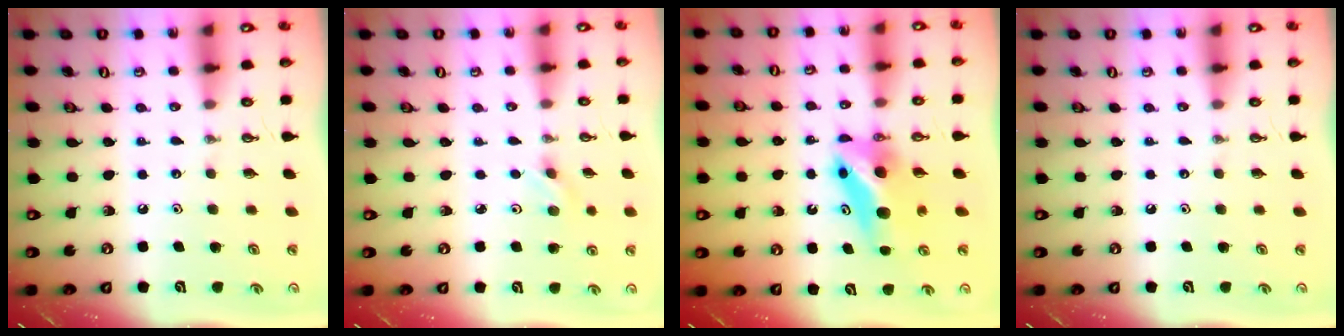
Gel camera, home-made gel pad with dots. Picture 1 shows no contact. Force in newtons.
{"total": 2.7, "press": 2.3, "slide": 1.4}
{"total": 6.4, "press": 6.4, "slide": 0.8}
{"total": 0.0}